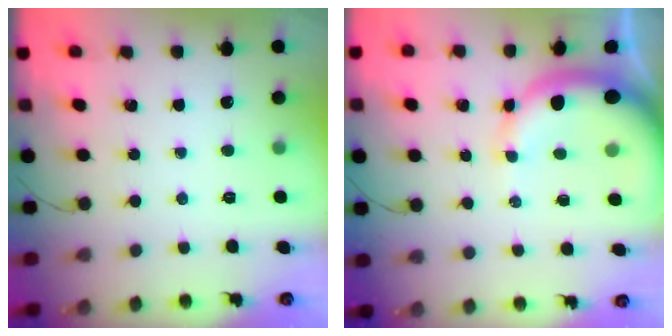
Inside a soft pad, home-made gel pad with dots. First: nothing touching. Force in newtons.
{"total": 10.8, "press": 10.5, "slide": 2.3}